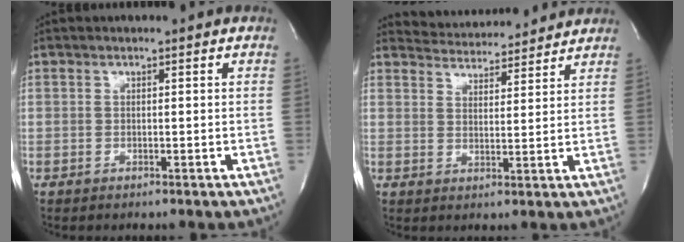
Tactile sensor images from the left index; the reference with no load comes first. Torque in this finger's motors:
{"motor_torque": [0.10, -0.39, -0.02, -0.03]}